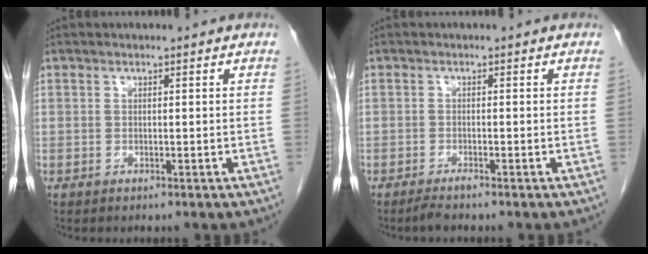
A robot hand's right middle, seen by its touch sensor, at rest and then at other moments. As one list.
[{"total": 1.4, "force": [-1.2, -0.2, 0.7], "torque": [-0.019, -0.004, -0.024]}]